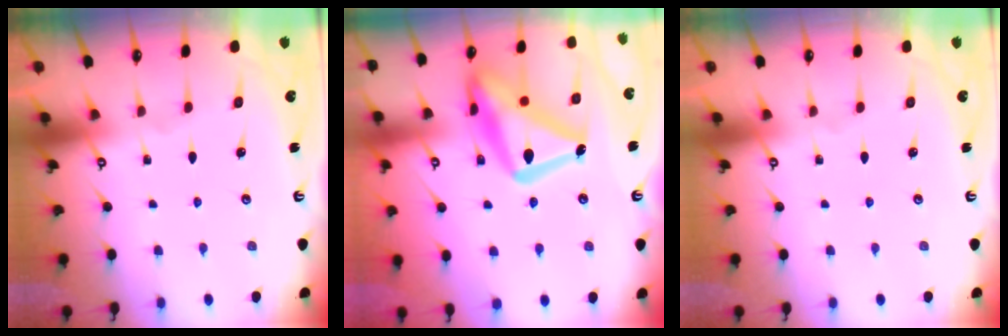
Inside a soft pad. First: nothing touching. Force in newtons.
{"total": 22.6, "press": 22.5, "slide": 1.7}
{"total": 0.0}